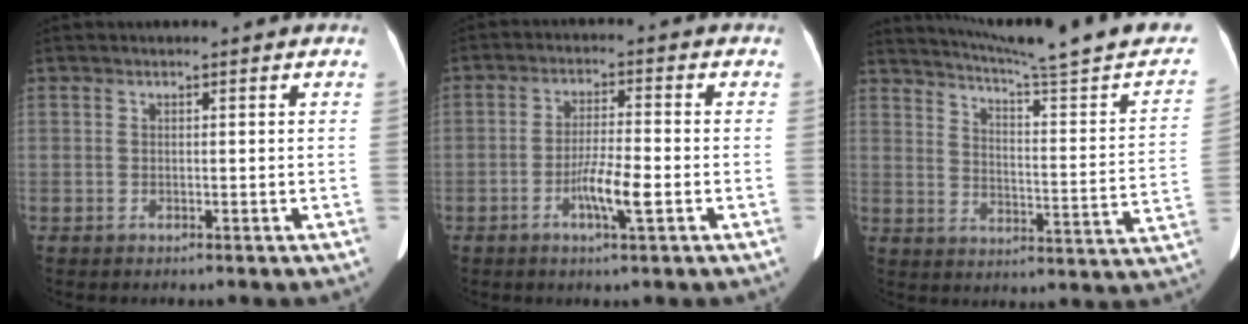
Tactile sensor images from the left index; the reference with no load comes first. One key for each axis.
{"total": 5.8, "fx": -2.2, "fy": 0.3, "fz": 5.3, "tx": -0.103, "ty": -0.005, "tz": -0.041}
{"total": 22.8, "fx": 20.4, "fy": -0.4, "fz": 10.2, "tx": -0.147, "ty": -0.064, "tz": 0.257}